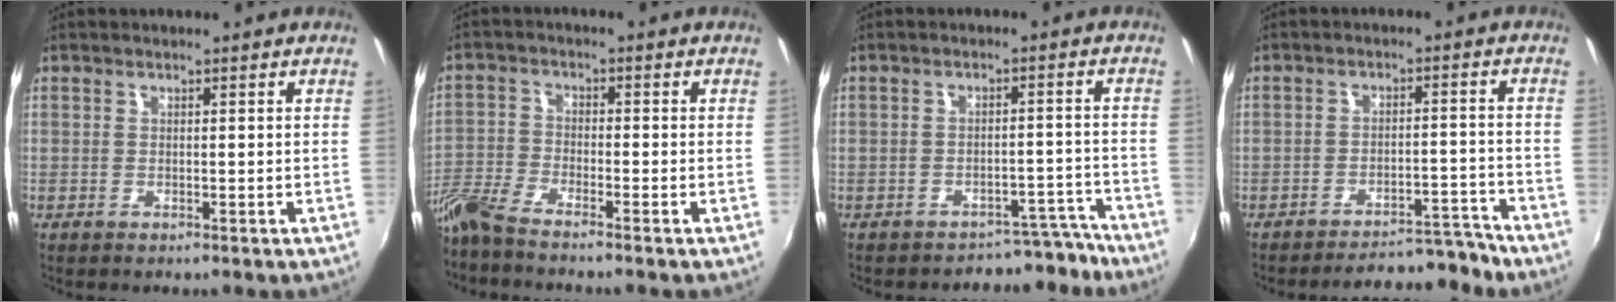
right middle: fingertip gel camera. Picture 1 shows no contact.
{"total": 6.3, "force": [-5.6, 0.2, 3.0], "torque": [-0.075, -0.013, -0.118]}
{"total": 6.1, "force": [-5.6, 2.4, 0.2], "torque": [0.014, 0.035, -0.065]}
{"total": 10.0, "force": [-9.7, 1.6, 2.2], "torque": [-0.039, 0.024, -0.122]}